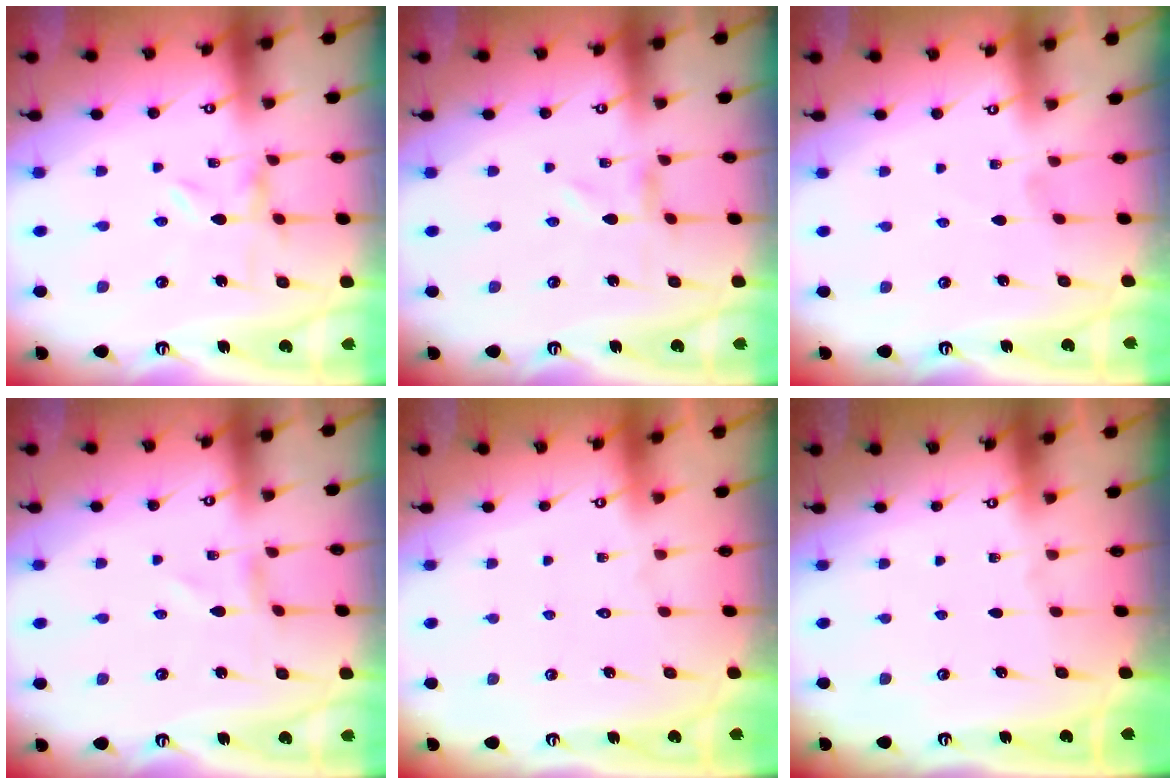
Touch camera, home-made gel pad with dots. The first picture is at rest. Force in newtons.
{"total": 0.0}
{"total": 0.8, "press": 0.8, "slide": 0.1}
{"total": 1.2, "press": 1.1, "slide": 0.1}
{"total": 1.5, "press": 1.5, "slide": 0.1}
{"total": 0.0}